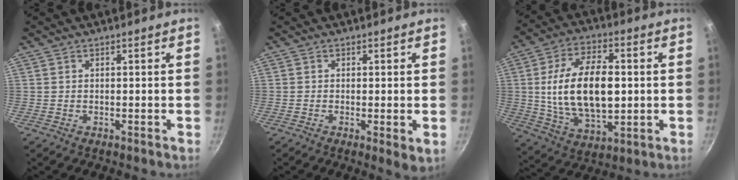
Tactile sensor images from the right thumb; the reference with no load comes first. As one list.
[{"total": 3.1, "force": [-0.6, 0.7, 3.0], "torque": [-0.052, -0.012, -0.013]}, {"total": 18.7, "force": [1.1, 10.1, 15.7], "torque": [-0.264, 0.000, 0.025]}]